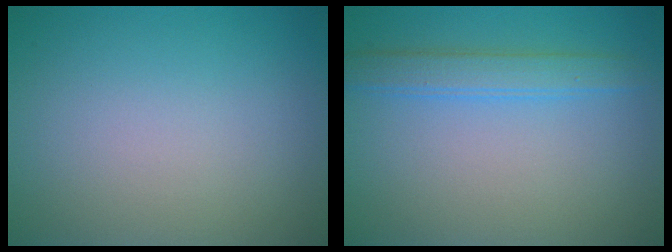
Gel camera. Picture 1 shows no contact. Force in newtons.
{"total": 2.7, "press": 2.7, "slide": 0.1}